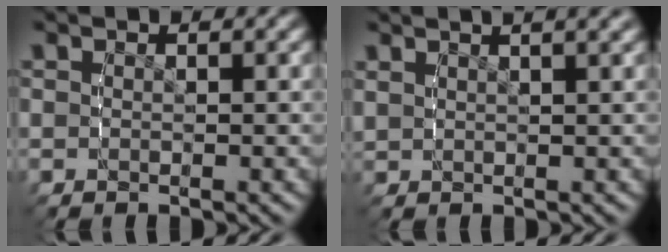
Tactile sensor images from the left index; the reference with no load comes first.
{"total": 4.0, "force": [2.9, 1.3, 2.5], "torque": [-0.030, 0.018, 0.043]}